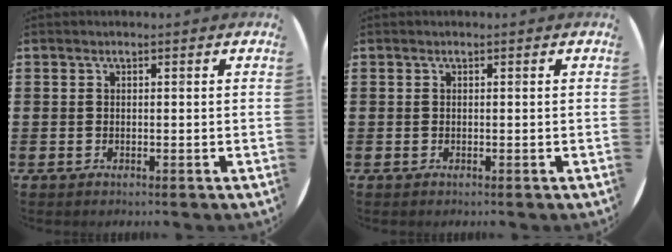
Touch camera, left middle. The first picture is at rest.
{"total": 0.0}